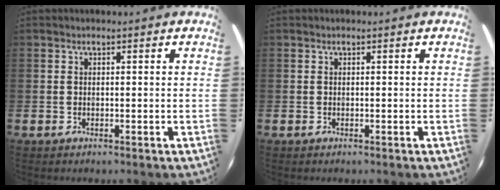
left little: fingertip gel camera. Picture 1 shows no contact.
{"total": 0.0}